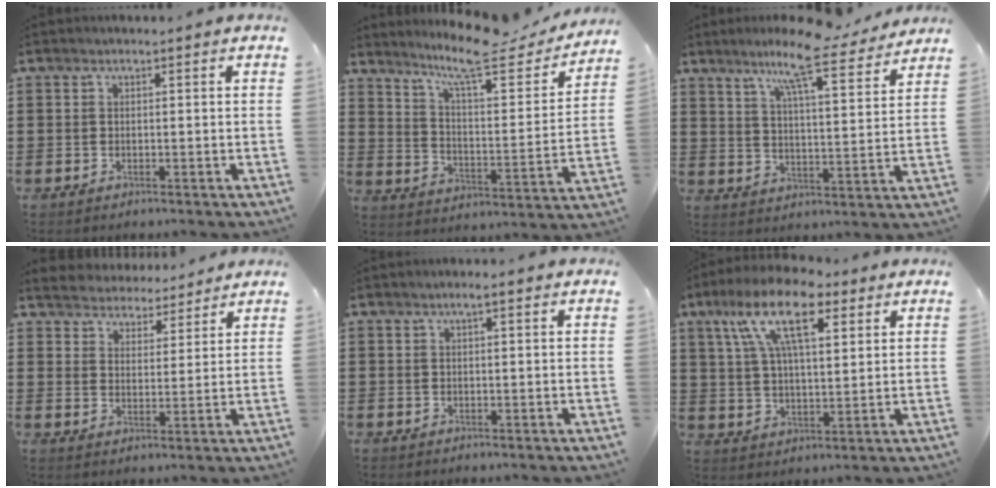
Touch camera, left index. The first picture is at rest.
{"total": 10.8, "force": [9.0, 1.2, 5.9], "torque": [-0.128, -0.053, 0.149]}
{"total": 9.6, "force": [7.8, 0.0, 5.7], "torque": [-0.108, -0.044, 0.127]}
{"total": 4.2, "force": [4.1, 0.5, -0.7], "torque": [-0.008, -0.025, 0.072]}
{"total": 1.9, "force": [0.9, 0.3, 1.6], "torque": [-0.033, 0.003, 0.016]}
{"total": 14.2, "force": [8.0, 5.1, 10.5], "torque": [-0.211, 0.001, 0.143]}